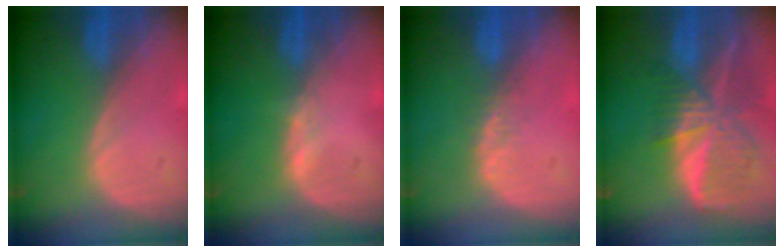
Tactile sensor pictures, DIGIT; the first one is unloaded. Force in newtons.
{"total": 0.7, "press": 0.7, "slide": 0.2}
{"total": 2.1, "press": 1.7, "slide": 1.2}
{"total": 9.5, "press": 8.2, "slide": 4.7}